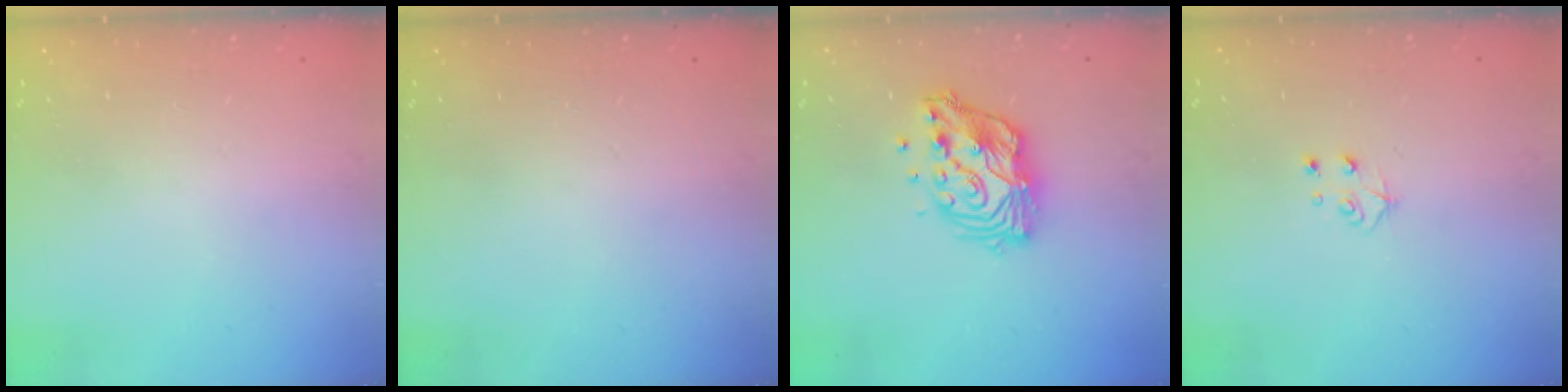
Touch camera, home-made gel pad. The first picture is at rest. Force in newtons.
{"total": 0.0}
{"total": 13.0, "press": 13.0, "slide": 1.1}
{"total": 4.8, "press": 4.8, "slide": 0.4}